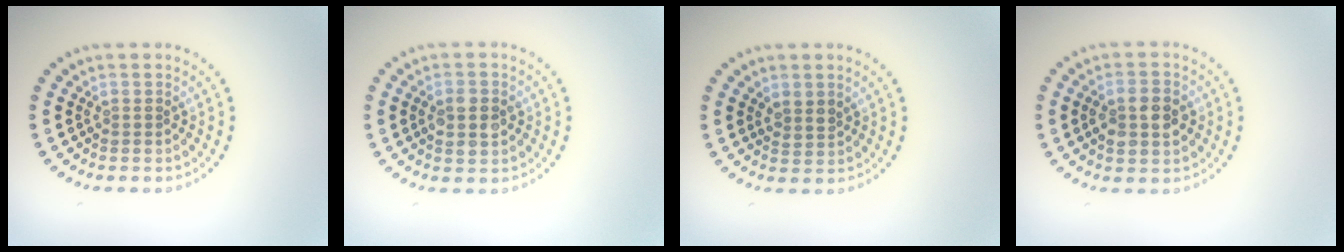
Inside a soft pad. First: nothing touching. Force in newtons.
{"total": 2.6, "press": 2.6, "slide": 0.1}
{"total": 1.4, "press": 1.2, "slide": 0.8}
{"total": 3.2, "press": 3.1, "slide": 0.2}